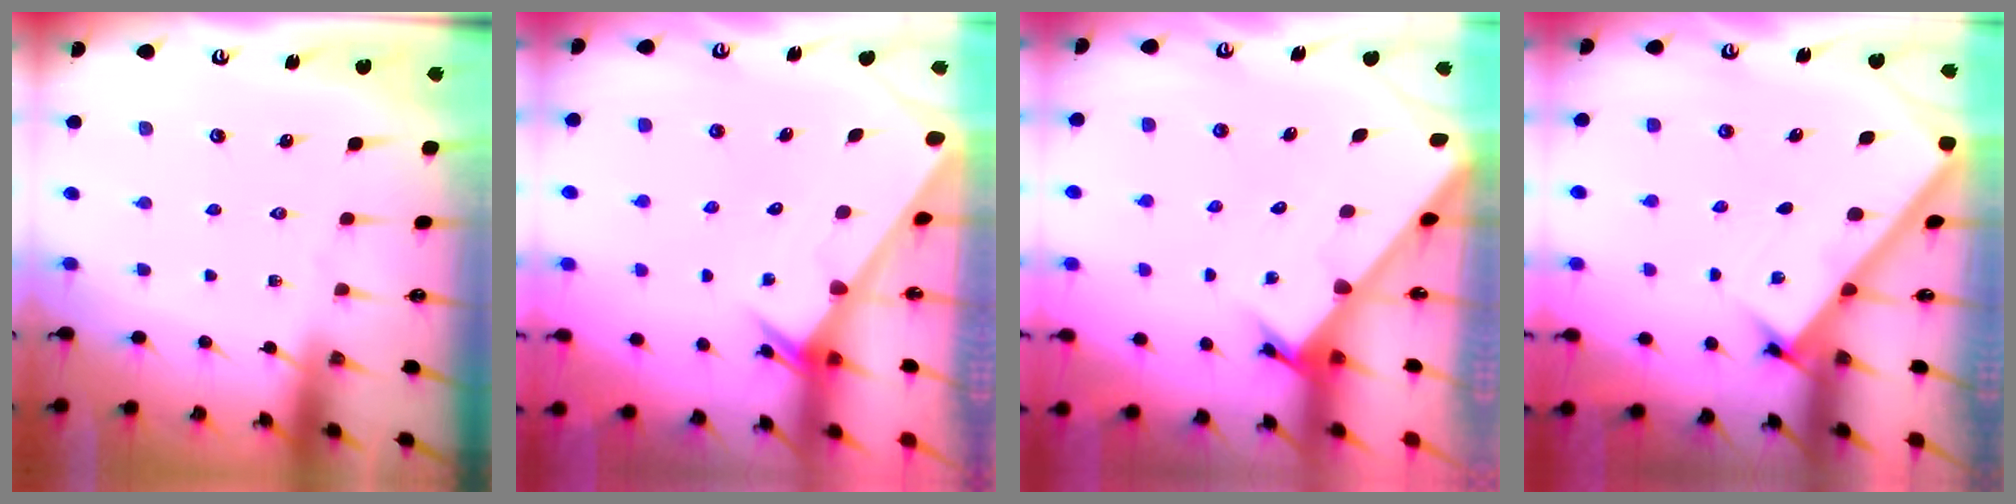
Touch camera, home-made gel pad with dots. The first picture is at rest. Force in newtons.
{"total": 2.3, "press": 2.3, "slide": 0.1}
{"total": 2.1, "press": 2.1, "slide": 0.2}
{"total": 2.8, "press": 2.8, "slide": 0.4}